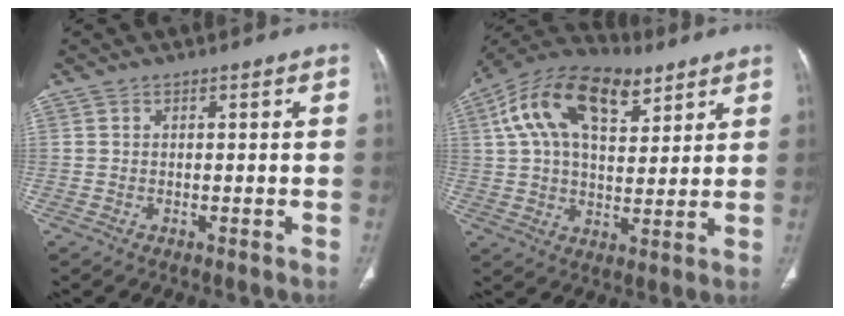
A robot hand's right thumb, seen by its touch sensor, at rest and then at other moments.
{"total": 19.4, "force": [8.8, 10.5, 13.8], "torque": [-0.226, 0.003, 0.147]}